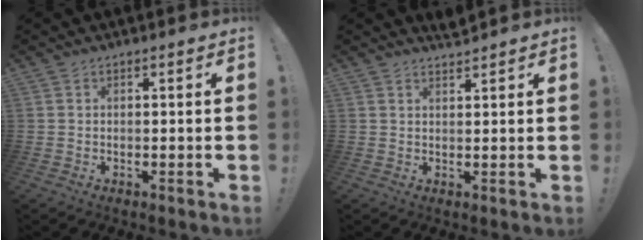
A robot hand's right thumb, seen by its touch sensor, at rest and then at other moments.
{"total": 2.2, "force": [2.1, 0.2, 0.7], "torque": [-0.001, -0.015, 0.034]}